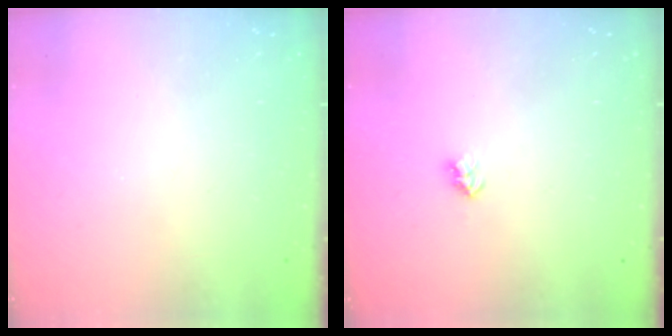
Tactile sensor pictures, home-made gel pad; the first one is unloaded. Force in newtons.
{"total": 2.7, "press": 2.7, "slide": 0.4}